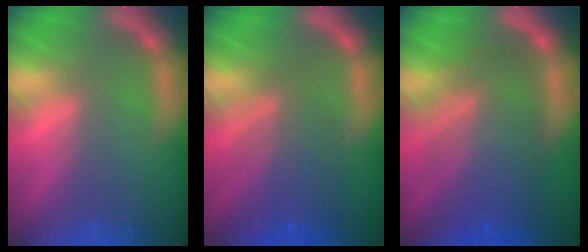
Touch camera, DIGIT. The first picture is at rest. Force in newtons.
{"total": 6.0}
{"total": 9.0}